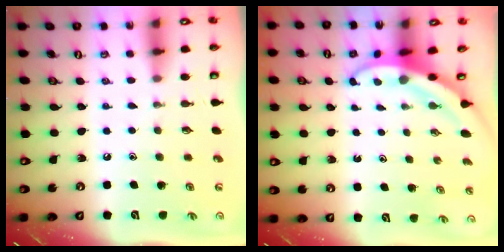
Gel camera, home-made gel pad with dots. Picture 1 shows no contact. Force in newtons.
{"total": 3.9, "press": 3.9, "slide": 0.5}